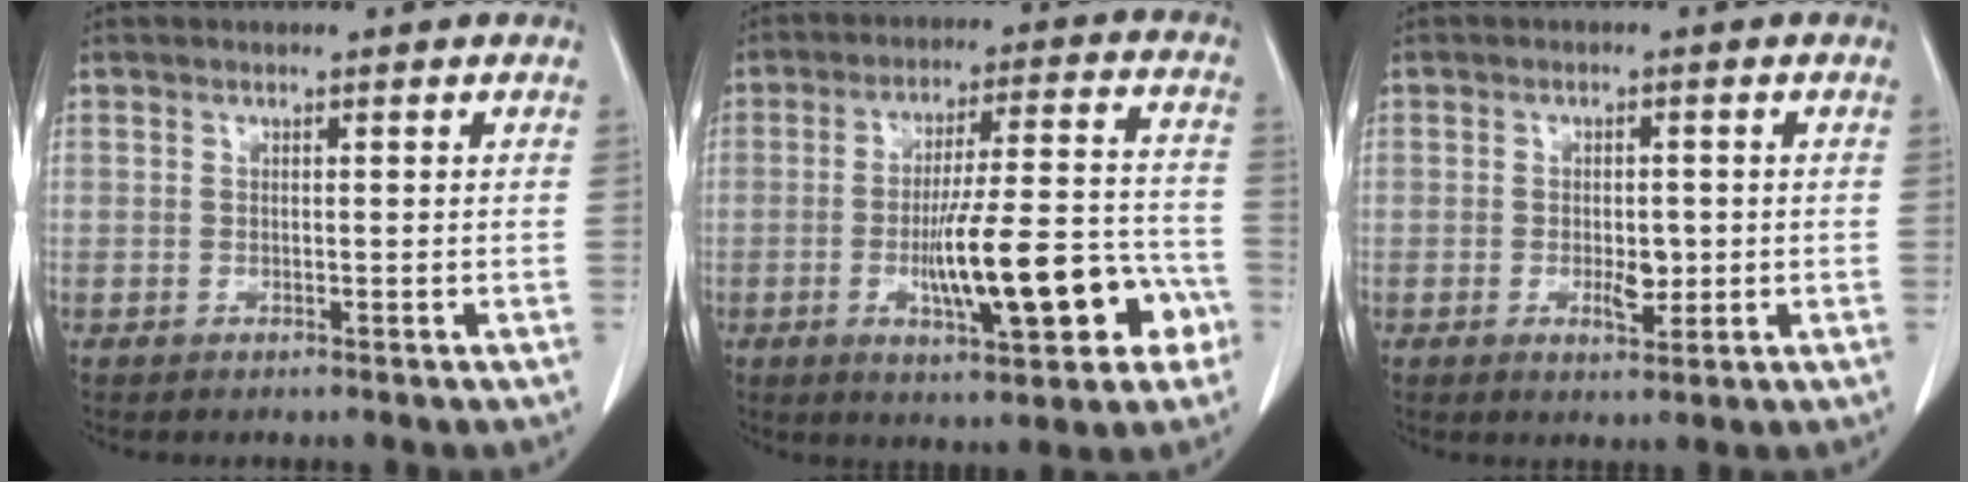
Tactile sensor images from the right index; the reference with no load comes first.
{"total": 15.9, "force": [-5.2, 3.3, 14.6], "torque": [-0.225, 0.017, -0.070]}
{"total": 3.5, "force": [-0.6, 1.7, 3.0], "torque": [-0.048, 0.000, -0.005]}